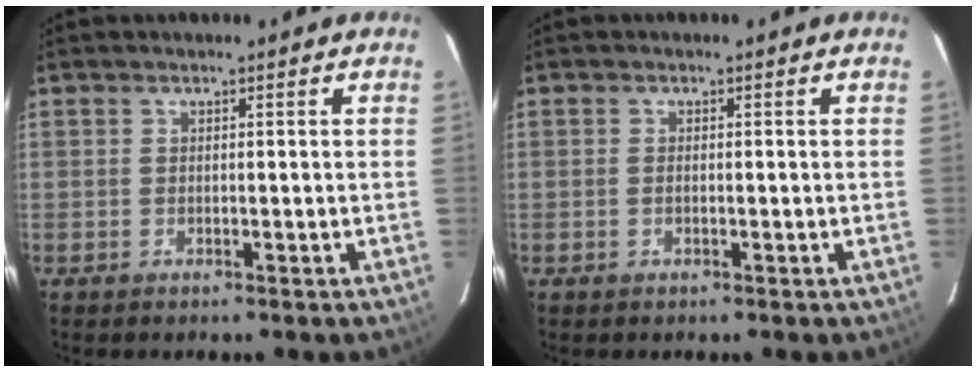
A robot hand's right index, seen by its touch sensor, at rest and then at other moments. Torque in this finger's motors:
{"motor_torque": [-0.16, 0.01, -0.08, -0.01]}